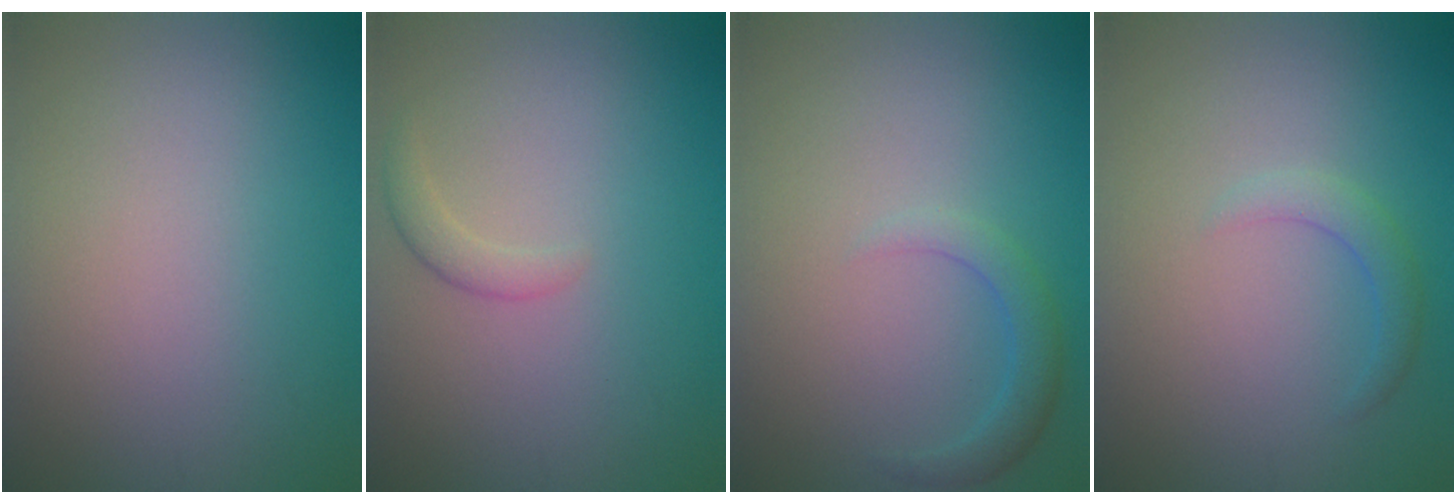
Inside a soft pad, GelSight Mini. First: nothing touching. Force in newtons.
{"total": 1.4, "press": 1.4, "slide": 0.1}
{"total": 2.1, "press": 2.1, "slide": 0.1}
{"total": 1.7, "press": 1.7, "slide": 0.1}